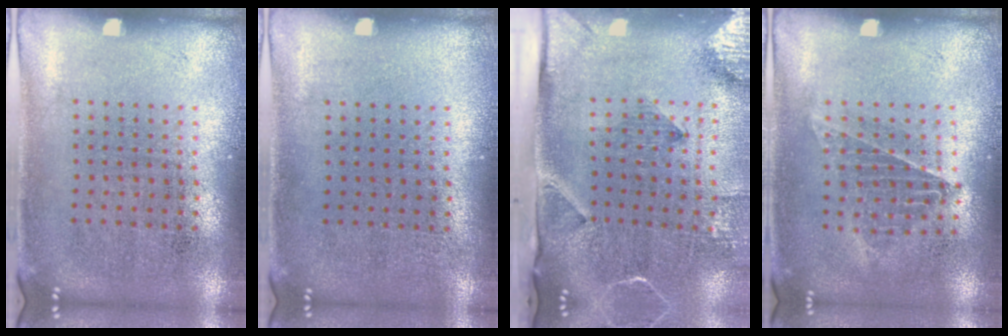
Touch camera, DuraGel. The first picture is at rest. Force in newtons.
{"total": 0.0}
{"total": 3.2, "press": 2.3, "slide": 2.3}
{"total": 0.9, "press": 0.9, "slide": 0.1}